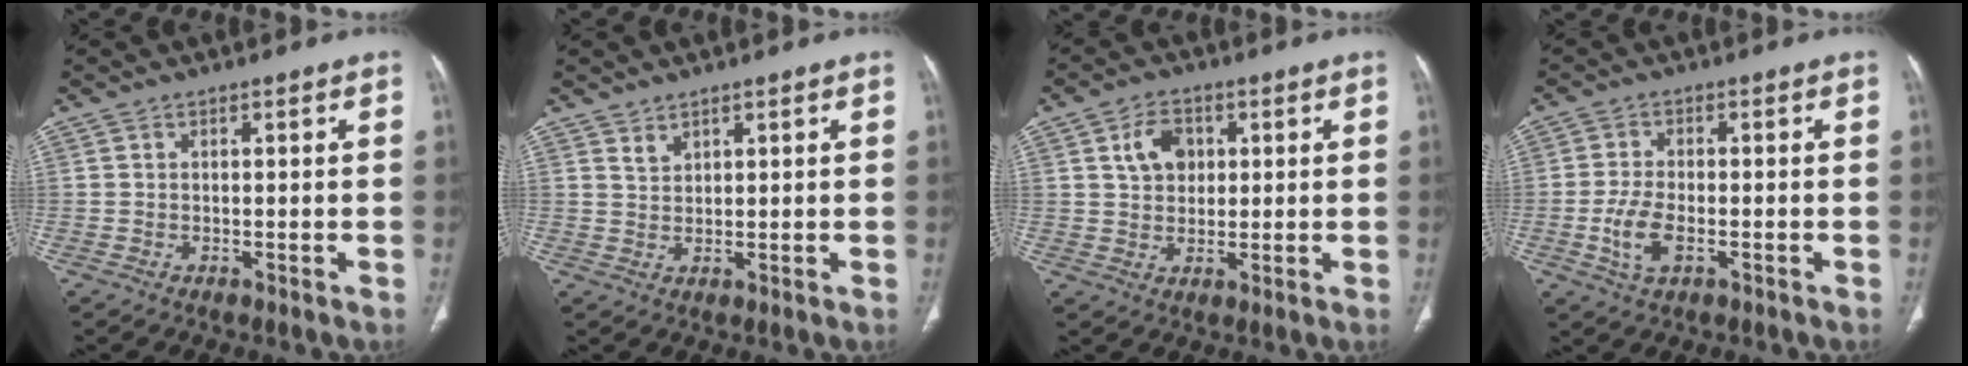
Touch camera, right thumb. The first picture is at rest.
{"total": 1.8, "force": [1.5, 0.7, 0.6], "torque": [-0.003, -0.010, 0.031]}
{"total": 6.4, "force": [2.0, 4.7, 3.8], "torque": [-0.046, -0.003, 0.033]}
{"total": 6.0, "force": [-1.8, 3.0, 4.9], "torque": [-0.107, 0.005, -0.031]}